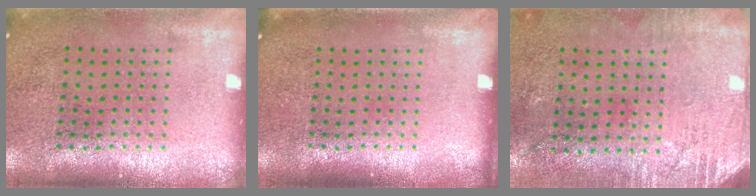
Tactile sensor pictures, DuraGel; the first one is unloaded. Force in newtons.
{"total": 0.0}
{"total": 2.8, "press": 2.4, "slide": 1.5}